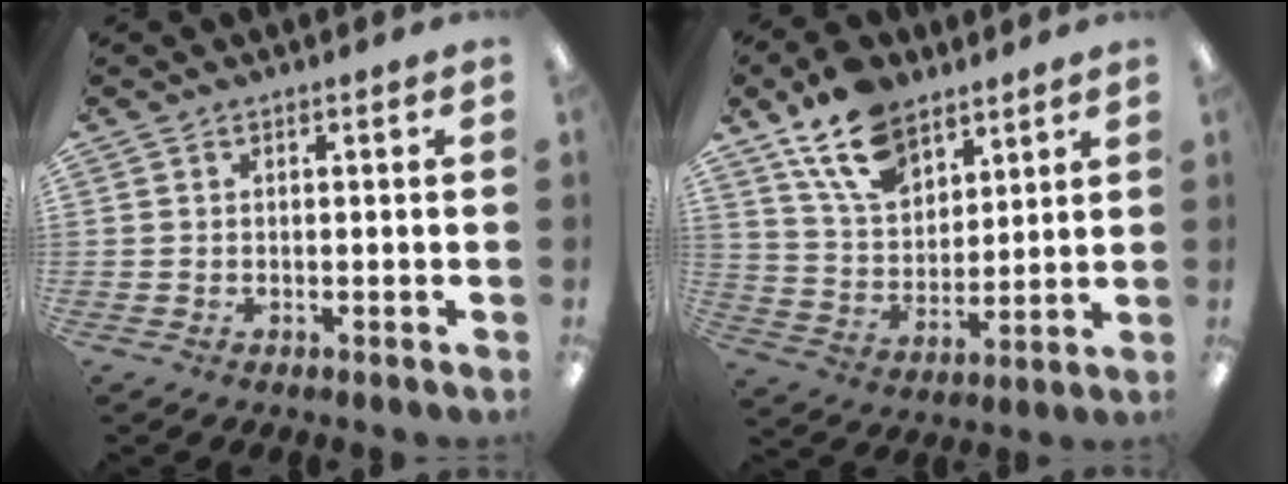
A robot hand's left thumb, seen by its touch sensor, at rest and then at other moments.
{"total": 14.8, "force": [9.9, 8.3, 7.0], "torque": [-0.136, -0.039, 0.189]}